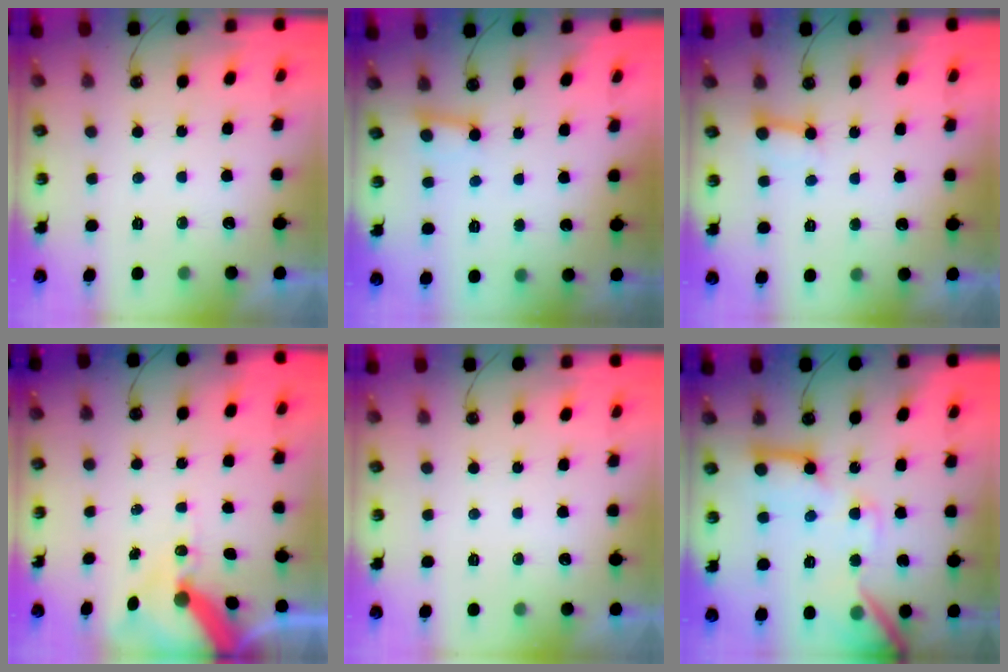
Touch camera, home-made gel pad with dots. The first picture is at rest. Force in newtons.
{"total": 2.6, "press": 2.5, "slide": 0.8}
{"total": 2.8, "press": 2.8, "slide": 0.5}
{"total": 10.3, "press": 10.2, "slide": 1.5}
{"total": 0.0}
{"total": 16.8, "press": 16.7, "slide": 1.9}